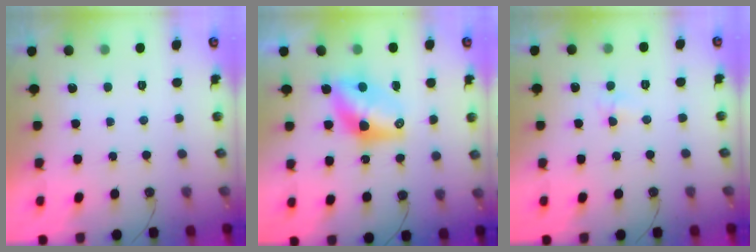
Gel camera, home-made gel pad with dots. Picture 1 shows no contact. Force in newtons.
{"total": 8.2, "press": 8.2, "slide": 0.7}
{"total": 3.6, "press": 3.6, "slide": 0.6}